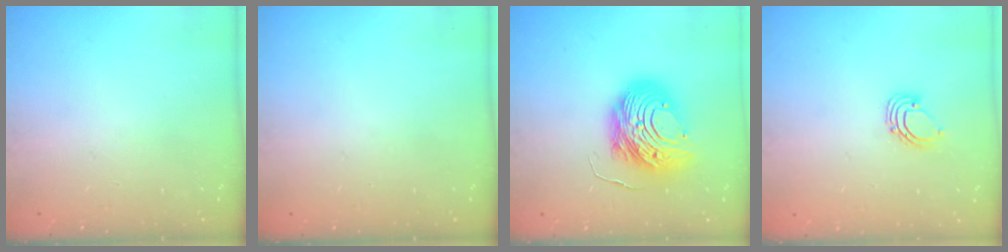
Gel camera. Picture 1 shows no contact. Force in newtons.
{"total": 0.0}
{"total": 15.5, "press": 15.4, "slide": 1.3}
{"total": 2.6, "press": 2.6, "slide": 0.2}